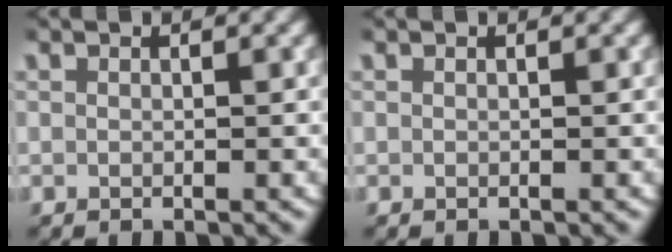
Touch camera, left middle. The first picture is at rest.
{"total": 0.0}